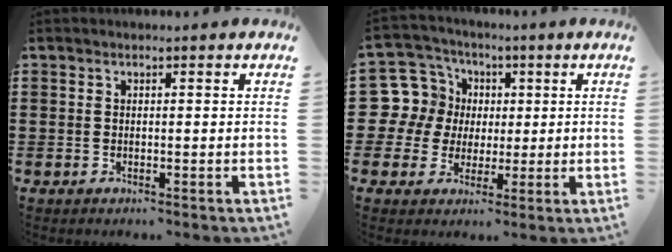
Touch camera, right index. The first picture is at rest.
{"total": 10.2, "force": [1.2, 9.9, 2.3], "torque": [-0.102, 0.000, 0.026]}